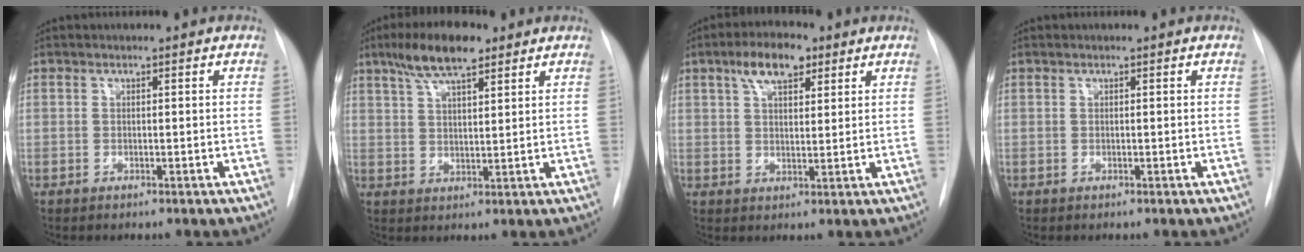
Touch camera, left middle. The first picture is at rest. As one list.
[{"total": 8.4, "force": [5.7, 2.1, 5.8], "torque": [-0.112, 0.016, 0.102]}, {"total": 6.8, "force": [3.9, 2.9, 4.8], "torque": [-0.087, 0.017, 0.066]}, {"total": 0.0}]